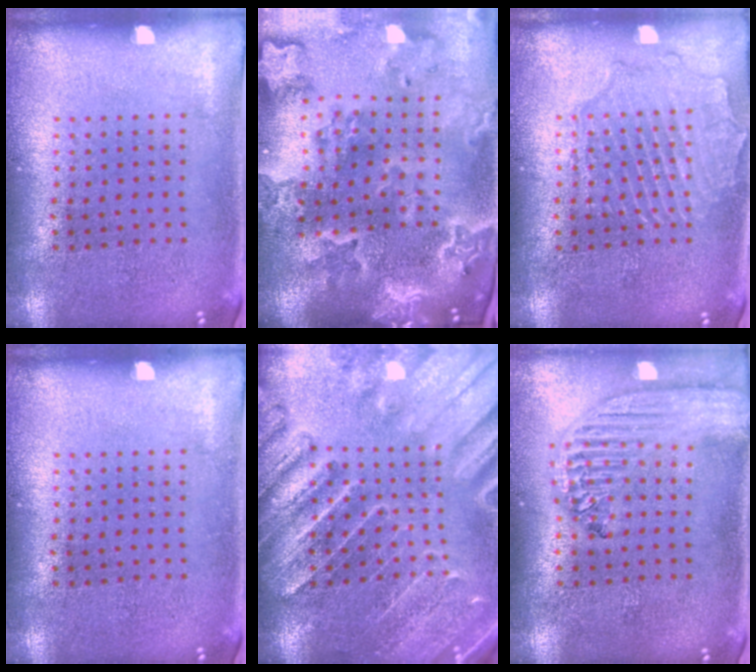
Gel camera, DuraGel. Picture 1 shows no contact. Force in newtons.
{"total": 3.8, "press": 3.3, "slide": 1.8}
{"total": 2.1, "press": 2.1, "slide": 0.2}
{"total": 0.0}
{"total": 3.4, "press": 3.1, "slide": 1.3}
{"total": 2.2, "press": 1.9, "slide": 1.1}